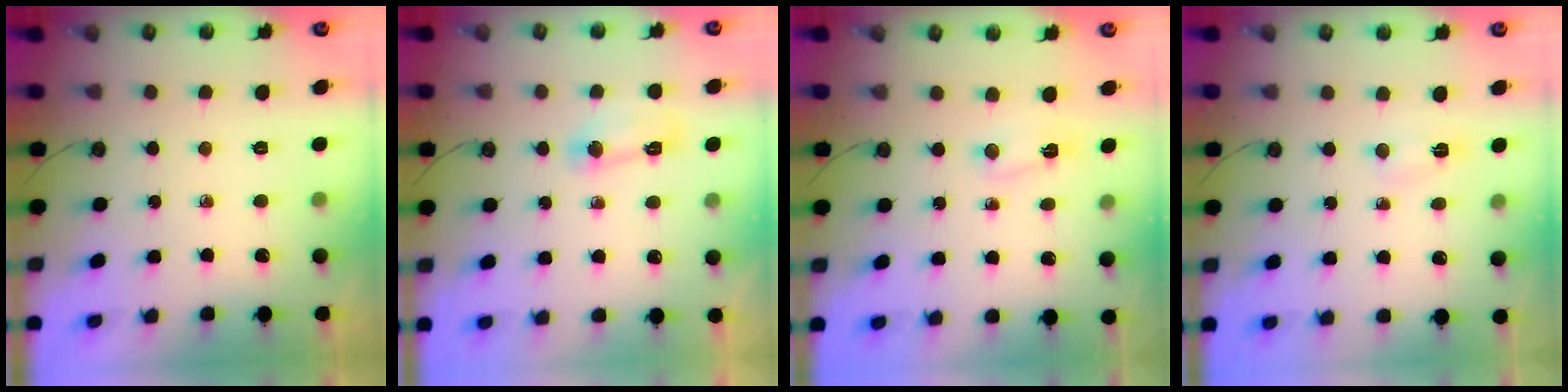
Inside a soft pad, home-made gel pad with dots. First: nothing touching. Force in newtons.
{"total": 5.5, "press": 5.4, "slide": 0.7}
{"total": 2.0, "press": 2.0, "slide": 0.4}
{"total": 3.2, "press": 3.2, "slide": 0.5}